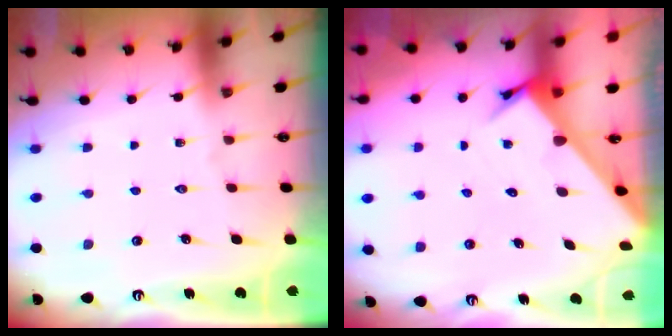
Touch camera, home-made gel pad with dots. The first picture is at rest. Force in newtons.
{"total": 3.5, "press": 3.5, "slide": 0.2}